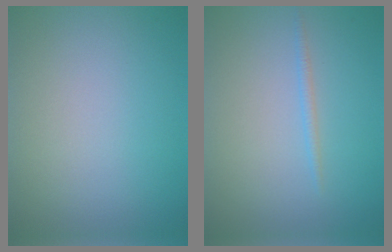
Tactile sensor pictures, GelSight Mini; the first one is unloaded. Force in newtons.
{"total": 0.8, "press": 0.8, "slide": 0.0}